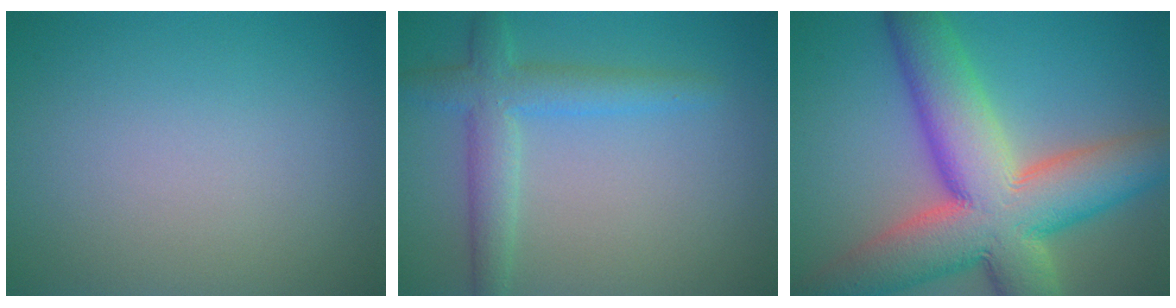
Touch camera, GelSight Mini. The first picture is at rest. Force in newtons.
{"total": 4.1, "press": 4.1, "slide": 0.3}
{"total": 13.9, "press": 13.9, "slide": 1.0}